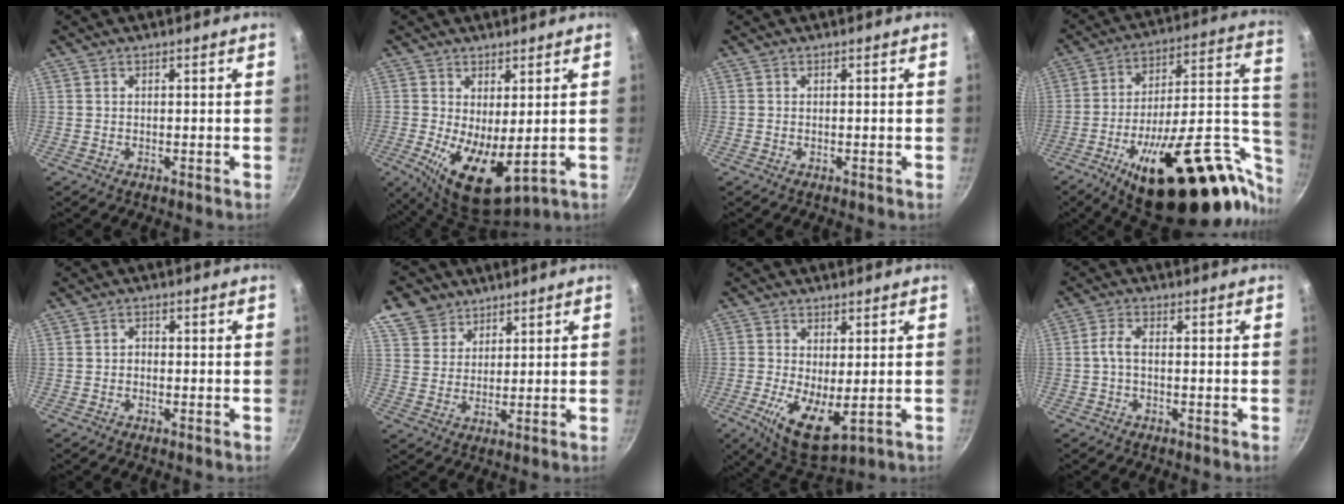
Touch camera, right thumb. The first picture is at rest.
{"total": 10.2, "force": [-0.3, 4.5, 9.1], "torque": [-0.149, -0.021, 0.005]}
{"total": 0.0}
{"total": 35.9, "force": [-12.6, 15.1, 30.0], "torque": [-0.378, 0.057, -0.178]}
{"total": 1.0, "force": [-0.5, 0.8, 0.5], "torque": [-0.005, 0.006, -0.009]}
{"total": 7.7, "force": [5.2, 5.4, 1.7], "torque": [-0.011, -0.010, 0.094]}
{"total": 10.0, "force": [-1.3, 4.3, 8.9], "torque": [-0.156, -0.015, -0.010]}
{"total": 3.1, "force": [-0.5, 1.4, 2.7], "torque": [-0.066, 0.014, -0.016]}